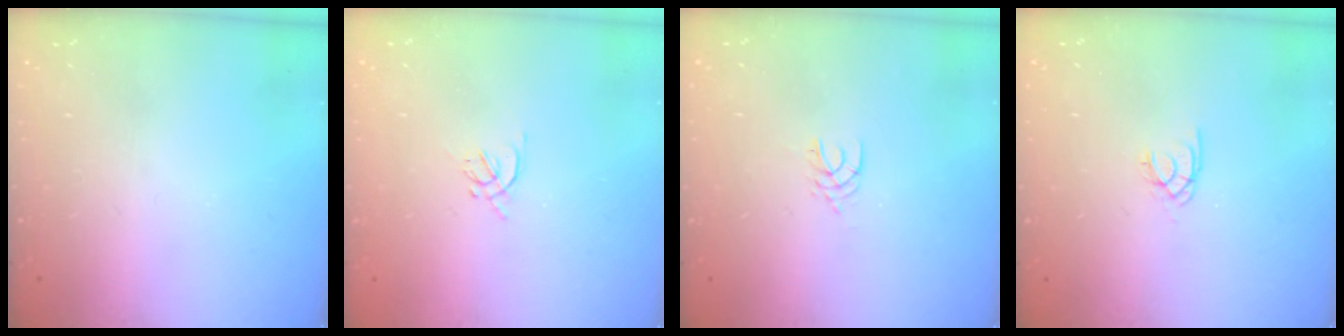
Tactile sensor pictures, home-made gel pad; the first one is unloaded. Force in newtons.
{"total": 1.6, "press": 1.6, "slide": 0.5}
{"total": 2.5, "press": 2.5, "slide": 0.3}
{"total": 1.7, "press": 1.7, "slide": 0.2}